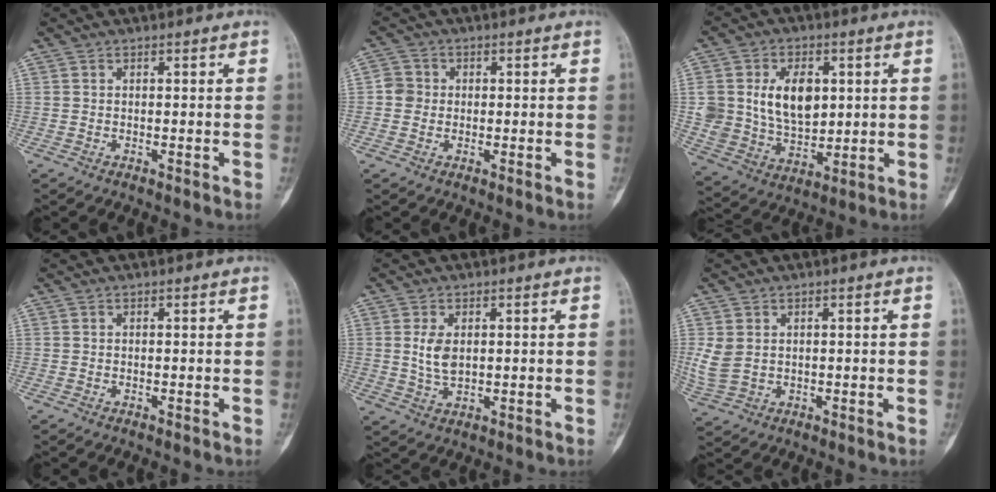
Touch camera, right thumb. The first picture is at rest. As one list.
[{"total": 3.2, "force": [0.0, 3.1, 0.9], "torque": [0.001, 0.007, -0.006]}, {"total": 13.5, "force": [3.0, 9.3, 9.4], "torque": [-0.133, -0.014, 0.067]}, {"total": 0.0}, {"total": 4.6, "force": [0.8, 2.7, 3.6], "torque": [-0.070, -0.007, 0.021]}, {"total": 5.0, "force": [0.8, 3.9, 3.1], "torque": [-0.072, -0.001, 0.029]}]